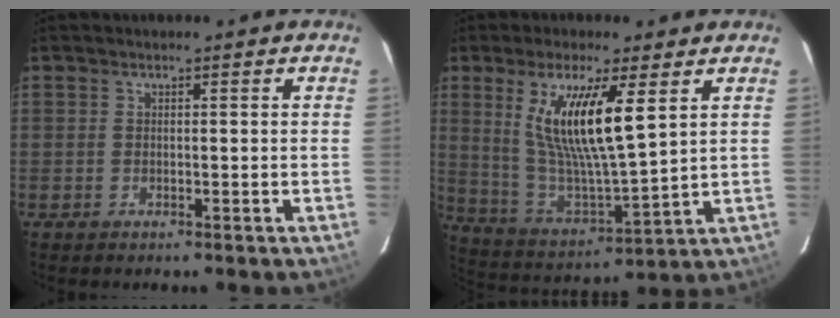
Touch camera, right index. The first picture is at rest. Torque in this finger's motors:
{"motor_torque": [1.15, 0.89, 0.72, 0.21]}